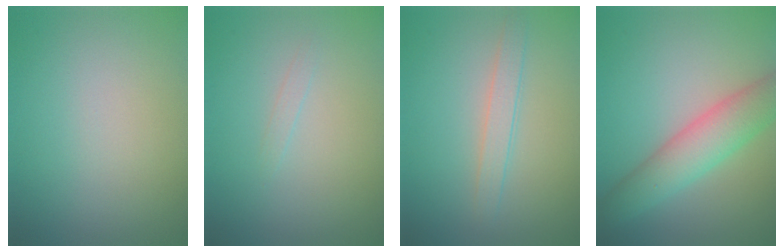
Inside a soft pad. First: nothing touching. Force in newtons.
{"total": 0.6, "press": 0.6, "slide": 0.0}
{"total": 1.9, "press": 1.9, "slide": 0.1}
{"total": 5.3, "press": 5.3, "slide": 0.1}